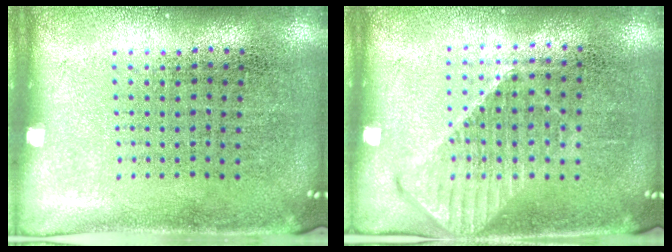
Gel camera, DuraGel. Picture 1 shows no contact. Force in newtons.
{"total": 1.2, "press": 1.1, "slide": 0.4}